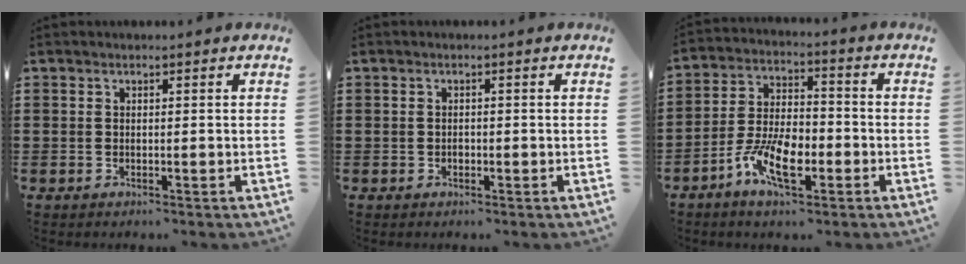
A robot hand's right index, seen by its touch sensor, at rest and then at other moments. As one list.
[{"total": 0.8, "force": [-0.3, 0.6, 0.5], "torque": [-0.011, 0.000, -0.006]}, {"total": 9.0, "force": [-4.2, 4.0, 6.9], "torque": [-0.152, -0.002, -0.079]}]